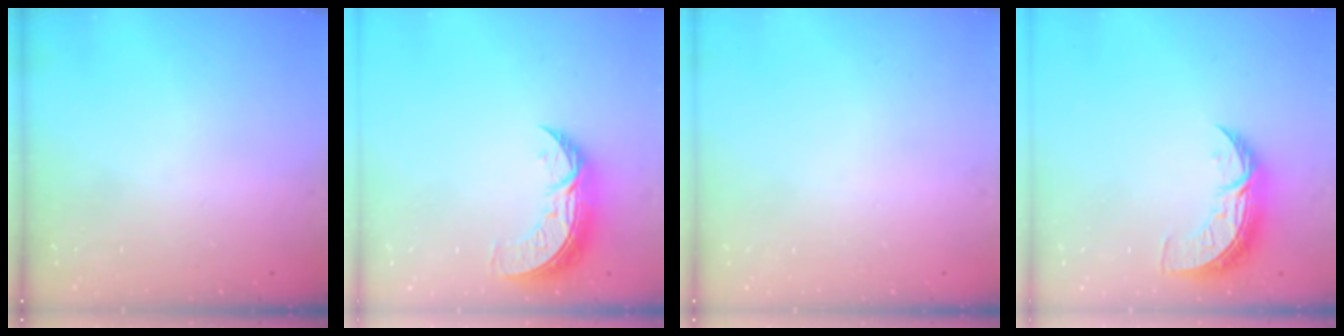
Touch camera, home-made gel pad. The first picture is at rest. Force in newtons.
{"total": 9.1, "press": 9.0, "slide": 0.8}
{"total": 0.0}
{"total": 8.6, "press": 8.5, "slide": 0.8}